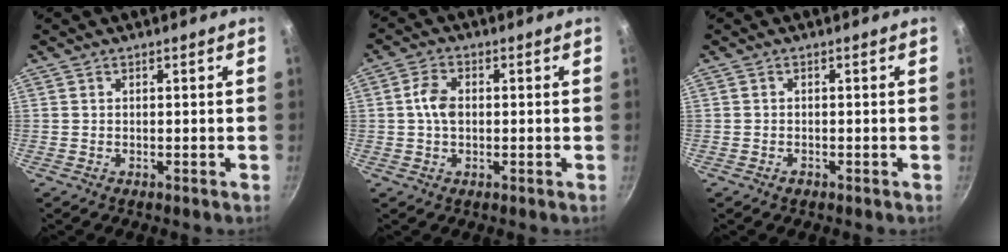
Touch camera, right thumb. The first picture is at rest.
{"total": 4.8, "force": [0.2, 3.2, 3.5], "torque": [-0.063, 0.012, -0.003]}
{"total": 1.0, "force": [-0.7, 0.7, 0.5], "torque": [-0.009, 0.004, -0.014]}